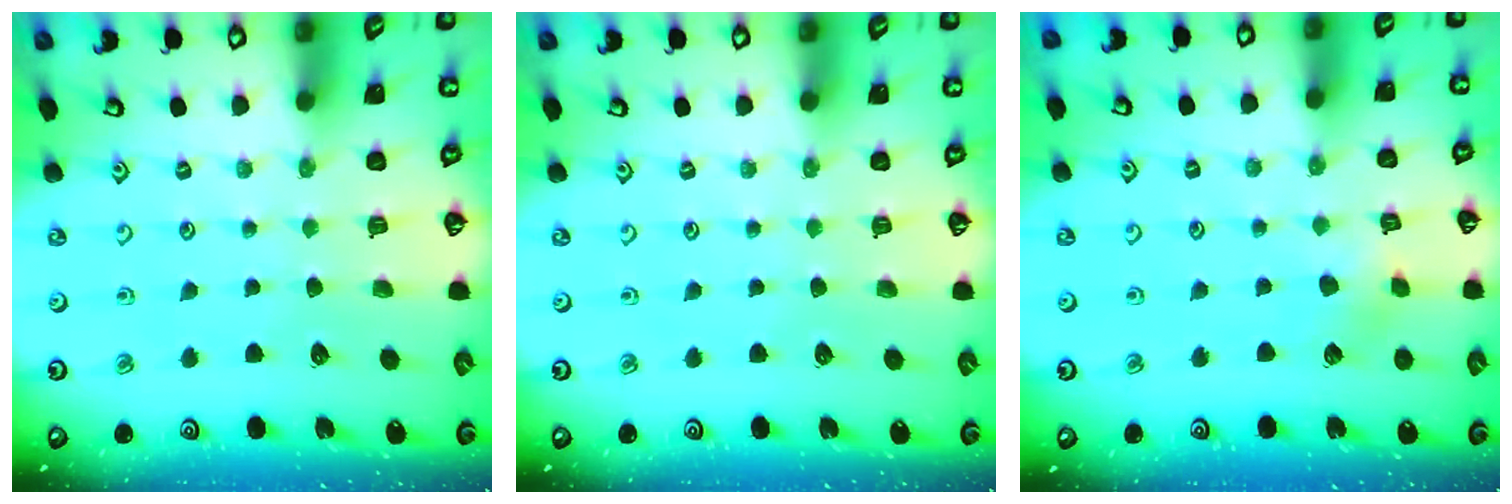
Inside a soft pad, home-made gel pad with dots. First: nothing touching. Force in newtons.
{"total": 0.0}
{"total": 3.8, "press": 3.7, "slide": 0.7}